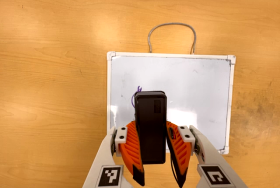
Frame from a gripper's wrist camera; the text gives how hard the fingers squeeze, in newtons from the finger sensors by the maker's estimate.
{"total": 9.1, "left": 8.0, "right": 10.3}